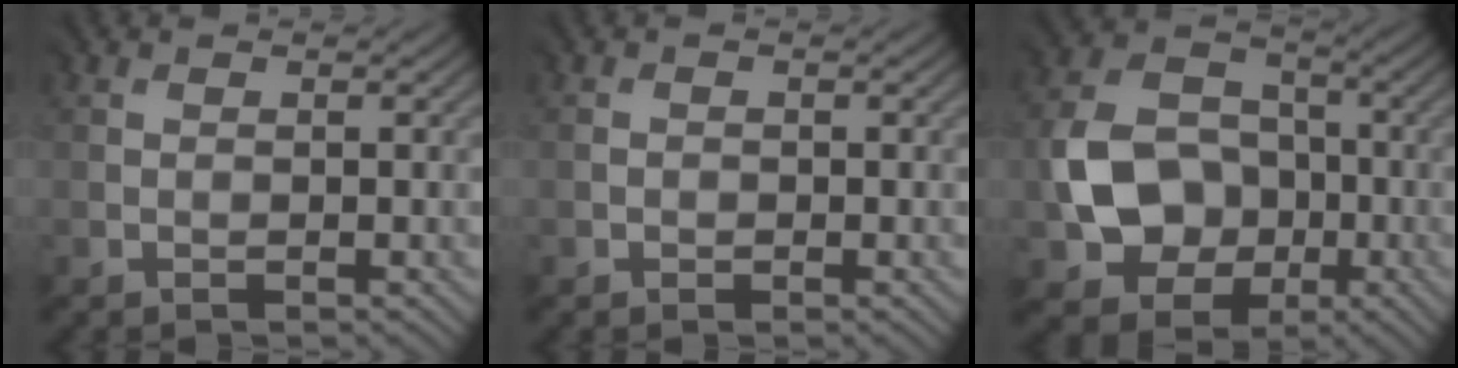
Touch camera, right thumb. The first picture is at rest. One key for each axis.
{"total": 0.8, "fx": -0.2, "fy": 0.7, "fz": 0.2, "tx": 0.000, "ty": -0.002, "tz": -0.001}
{"total": 10.1, "fx": -2.4, "fy": 8.4, "fz": 5.2, "tx": -0.112, "ty": 0.000, "tz": -0.052}